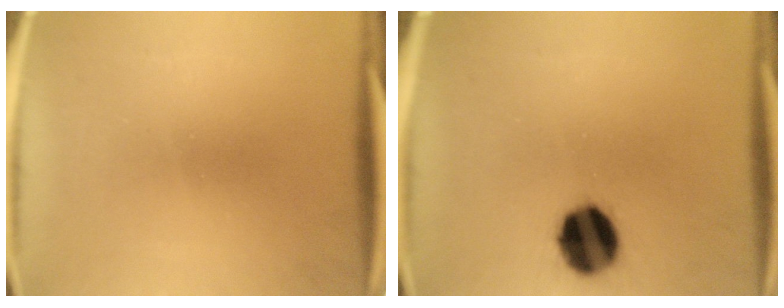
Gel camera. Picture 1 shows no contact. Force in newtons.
{"total": 13.1}